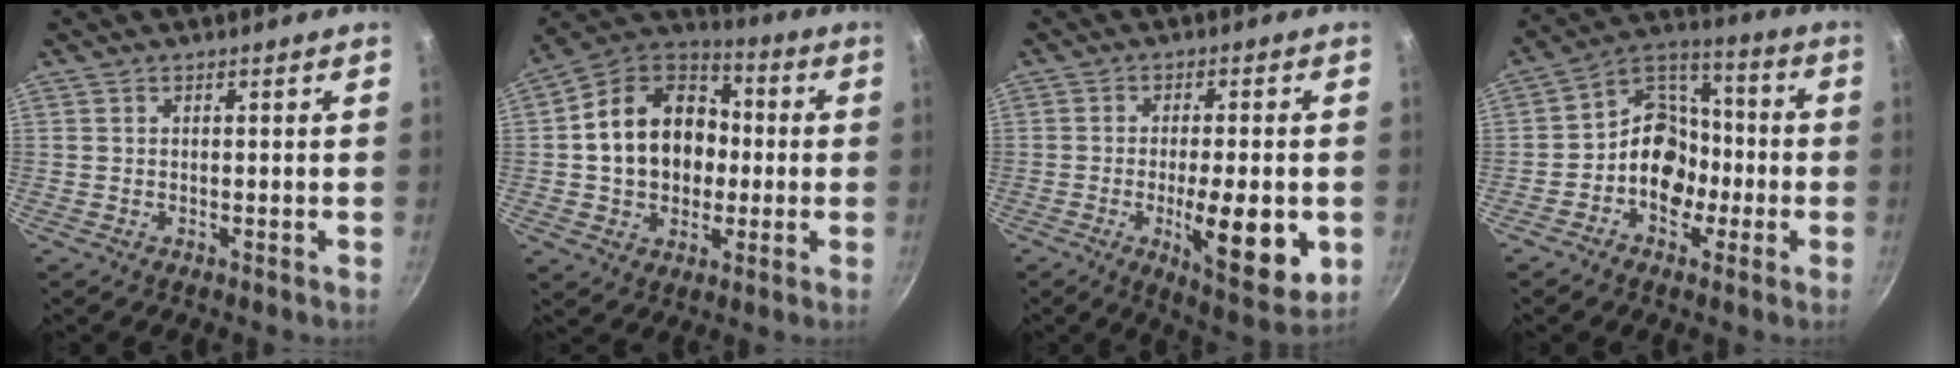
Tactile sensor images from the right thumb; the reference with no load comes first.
{"total": 18.5, "force": [0.3, 14.5, 11.4], "torque": [-0.169, 0.036, -0.002]}
{"total": 14.1, "force": [-3.2, 4.3, 13.0], "torque": [-0.175, -0.006, -0.042]}
{"total": 11.8, "force": [-3.1, 9.4, 6.4], "torque": [-0.054, 0.053, -0.069]}